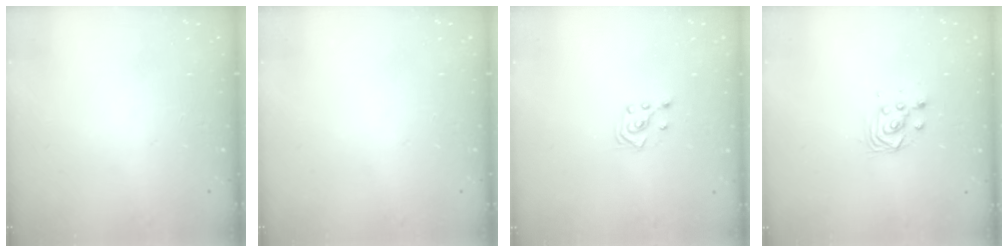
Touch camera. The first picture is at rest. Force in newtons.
{"total": 0.0}
{"total": 3.1, "press": 3.0, "slide": 0.7}
{"total": 3.0, "press": 3.0, "slide": 0.1}